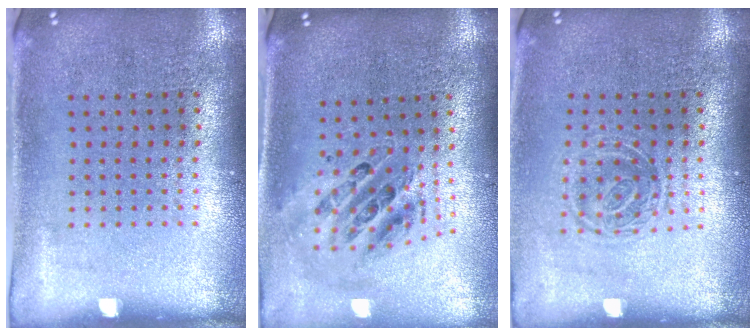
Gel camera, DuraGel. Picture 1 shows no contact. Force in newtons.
{"total": 1.1, "press": 1.0, "slide": 0.4}
{"total": 1.3, "press": 1.1, "slide": 0.7}